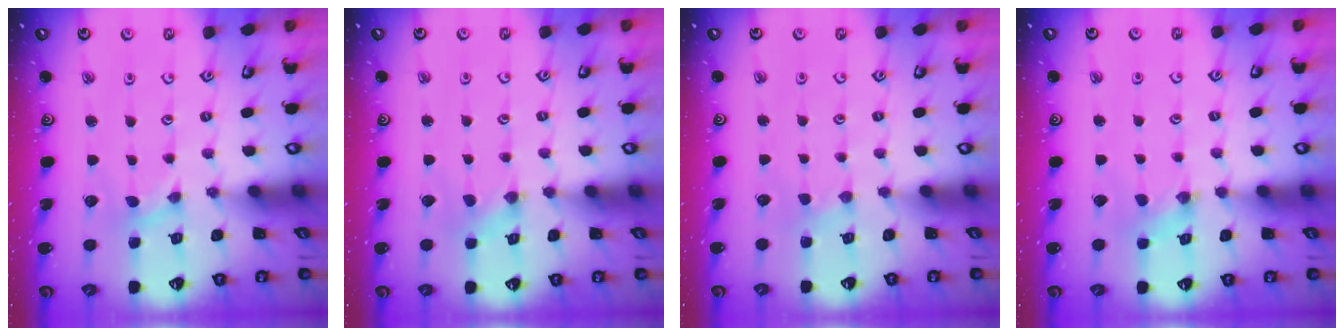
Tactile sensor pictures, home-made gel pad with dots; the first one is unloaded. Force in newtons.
{"total": 0.0}
{"total": 1.3, "press": 1.2, "slide": 0.3}
{"total": 1.3, "press": 1.3, "slide": 0.2}